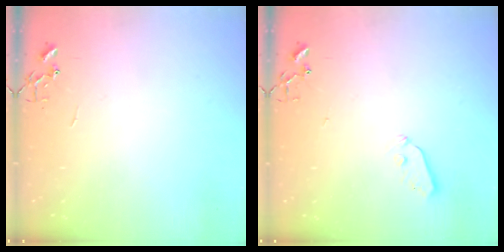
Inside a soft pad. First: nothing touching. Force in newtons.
{"total": 4.3, "press": 4.3, "slide": 0.7}